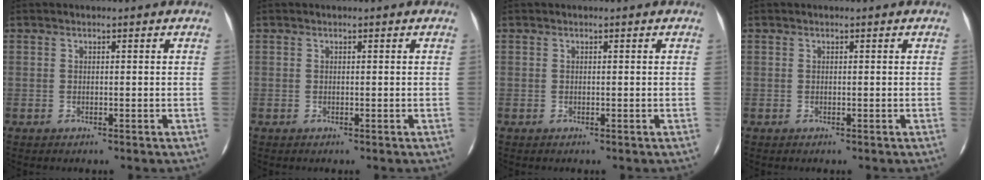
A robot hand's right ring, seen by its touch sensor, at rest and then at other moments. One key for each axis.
{"total": 0.0}
{"total": 0.0}
{"total": 0.0}